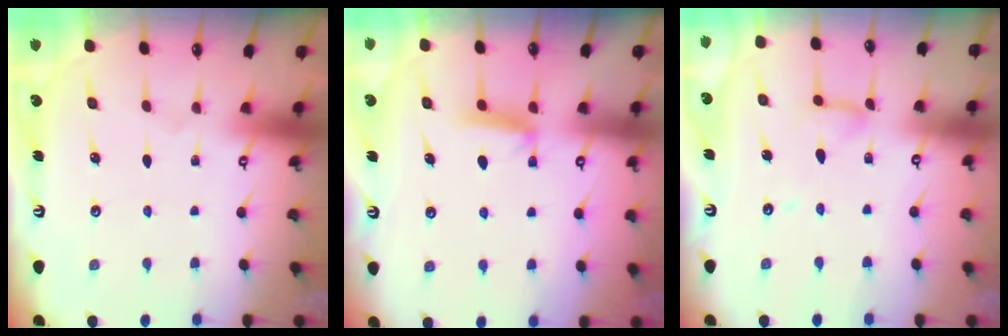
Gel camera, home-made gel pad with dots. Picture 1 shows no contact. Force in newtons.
{"total": 7.4, "press": 7.4, "slide": 0.6}
{"total": 7.4, "press": 7.3, "slide": 0.6}